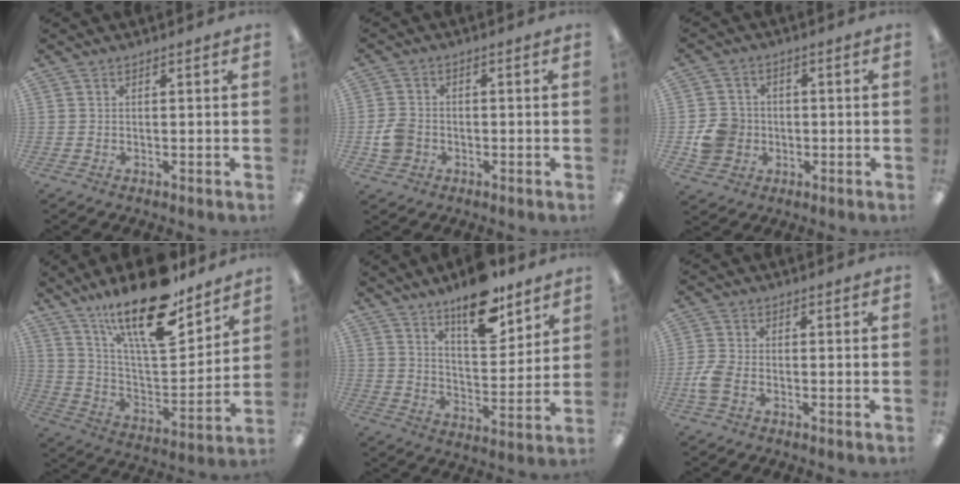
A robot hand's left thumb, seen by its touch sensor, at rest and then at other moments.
{"total": 5.0, "force": [-1.3, 4.2, 2.3], "torque": [-0.051, 0.007, -0.023]}
{"total": 7.4, "force": [-1.1, 6.9, 2.5], "torque": [-0.049, 0.017, -0.017]}
{"total": 22.5, "force": [16.1, 7.4, 13.8], "torque": [-0.242, -0.098, 0.274]}
{"total": 14.9, "force": [11.1, 5.8, 8.0], "torque": [-0.113, -0.068, 0.192]}
{"total": 4.6, "force": [-1.7, 3.0, 3.1], "torque": [-0.069, 0.005, -0.033]}